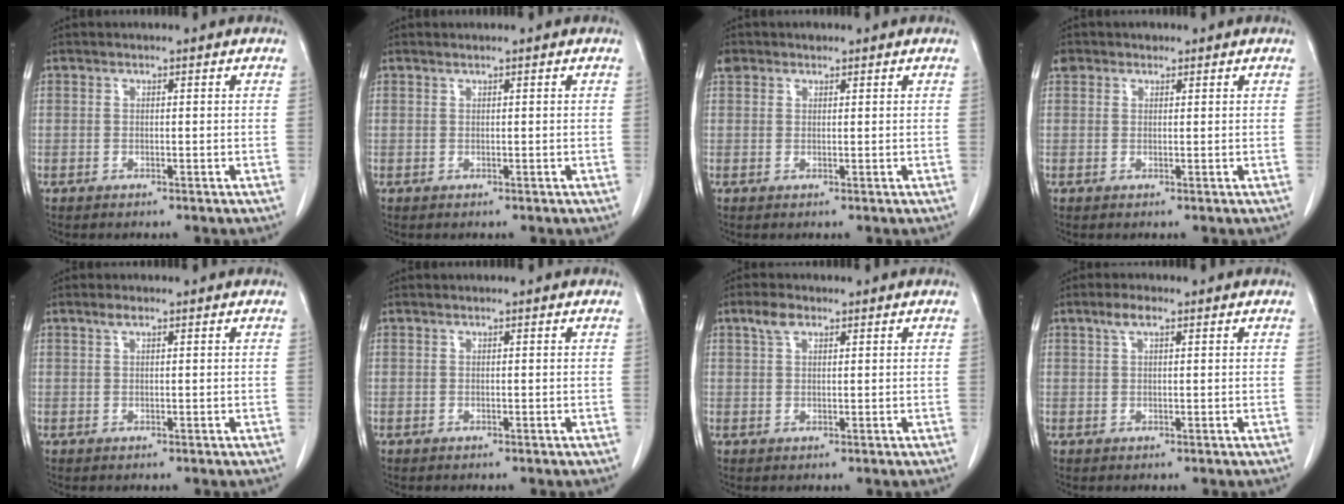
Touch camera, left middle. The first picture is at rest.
{"total": 0.0}
{"total": 1.9, "force": [1.3, 1.4, 0.2], "torque": [-0.005, 0.011, 0.022]}
{"total": 2.0, "force": [1.3, 1.5, 0.2], "torque": [-0.002, 0.010, 0.021]}
{"total": 1.1, "force": [0.7, 0.2, 0.8], "torque": [-0.019, 0.004, 0.015]}
{"total": 0.0}
{"total": 2.5, "force": [1.5, 1.2, 1.5], "torque": [-0.037, 0.010, 0.032]}
{"total": 2.4, "force": [1.4, 0.7, 1.9], "torque": [-0.043, 0.009, 0.027]}